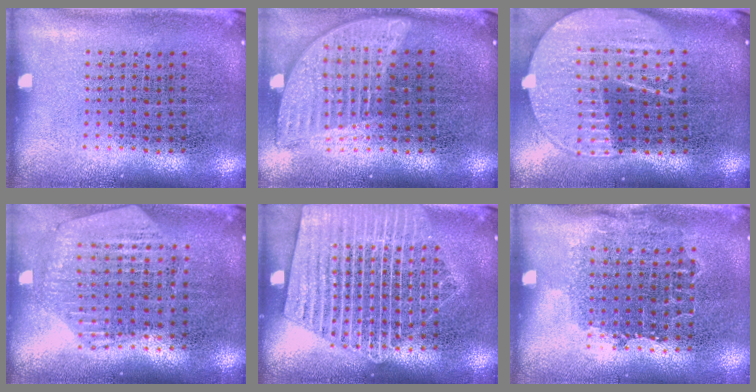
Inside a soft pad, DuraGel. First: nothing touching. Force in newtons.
{"total": 2.0, "press": 1.6, "slide": 1.2}
{"total": 2.2, "press": 1.9, "slide": 1.0}
{"total": 1.1, "press": 1.1, "slide": 0.3}
{"total": 2.7, "press": 2.7, "slide": 0.4}
{"total": 0.9, "press": 0.8, "slide": 0.5}